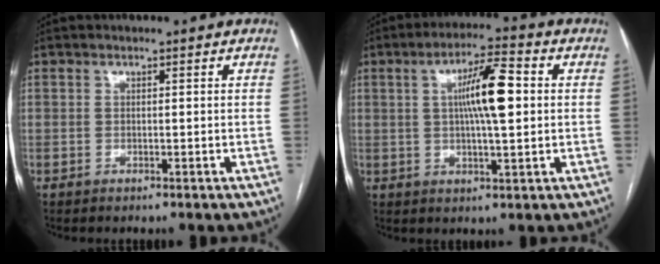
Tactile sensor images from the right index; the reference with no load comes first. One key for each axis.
{"total": 9.5, "fx": 1.4, "fy": 1.4, "fz": 9.2, "tx": -0.162, "ty": 0.013, "tz": 0.023}